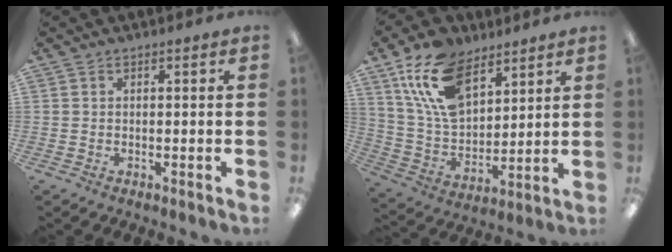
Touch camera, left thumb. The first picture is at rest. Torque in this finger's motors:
{"motor_torque": [0.08, 0.70, 0.98, -1.21, 0.14]}